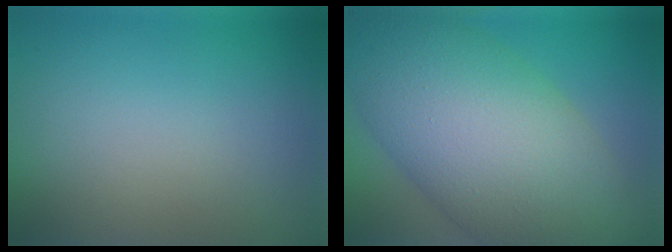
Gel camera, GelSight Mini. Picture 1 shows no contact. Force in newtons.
{"total": 15.6, "press": 15.6, "slide": 0.3}